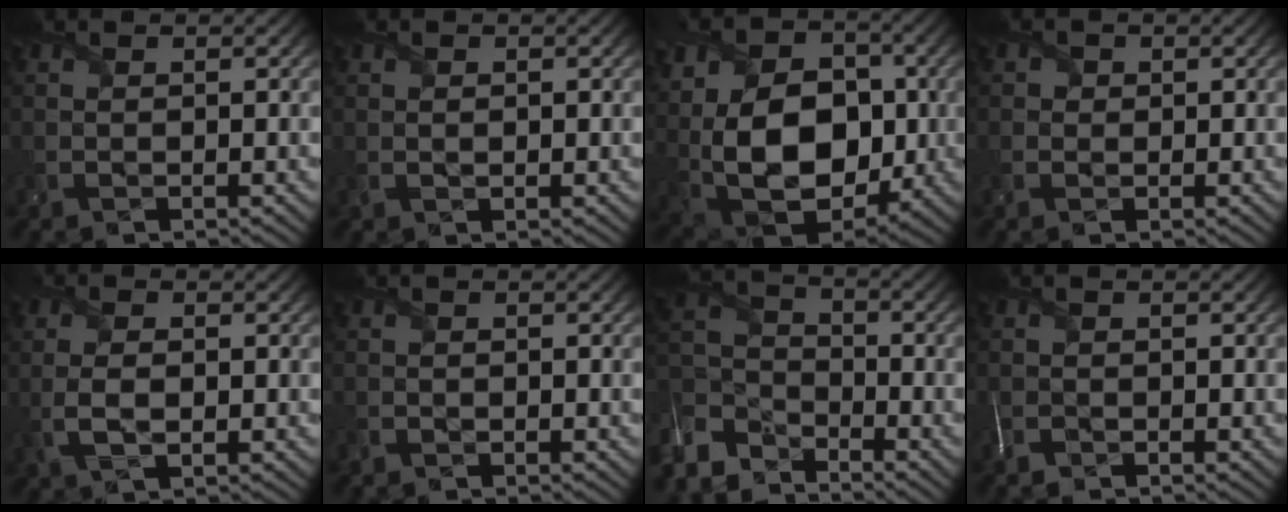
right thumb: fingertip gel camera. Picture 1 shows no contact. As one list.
[{"total": 0.7, "force": [0.1, 0.4, 0.5], "torque": [-0.012, -0.003, 0.006]}, {"total": 18.1, "force": [0.7, 12.9, 12.7], "torque": [-0.248, 0.007, 0.021]}, {"total": 1.1, "force": [0.3, 1.0, 0.3], "torque": [-0.005, -0.001, -0.002]}, {"total": 3.5, "force": [-0.4, 1.7, 3.0], "torque": [-0.071, -0.001, -0.008]}, {"total": 0.8, "force": [-0.7, 0.4, 0.2], "torque": [-0.006, -0.006, -0.012]}, {"total": 8.7, "force": [-6.7, 4.6, 3.2], "torque": [-0.093, -0.021, -0.150]}, {"total": 1.2, "force": [-1.0, 0.5, 0.4], "torque": [-0.016, -0.004, -0.023]}]